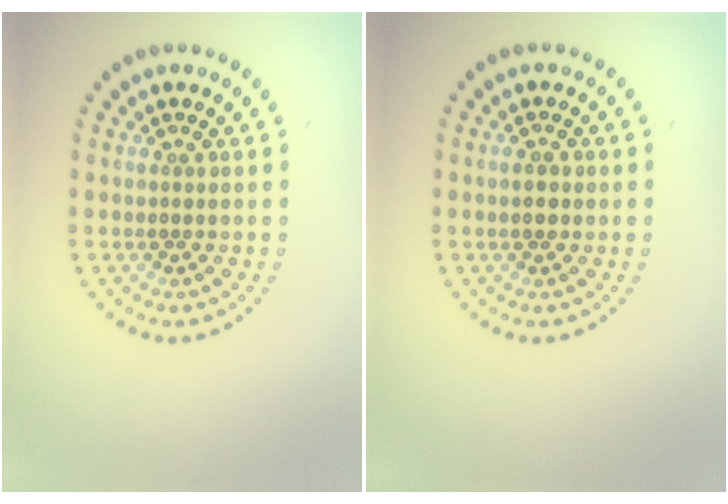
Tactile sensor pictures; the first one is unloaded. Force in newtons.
{"total": 0.9, "press": 0.9, "slide": 0.1}